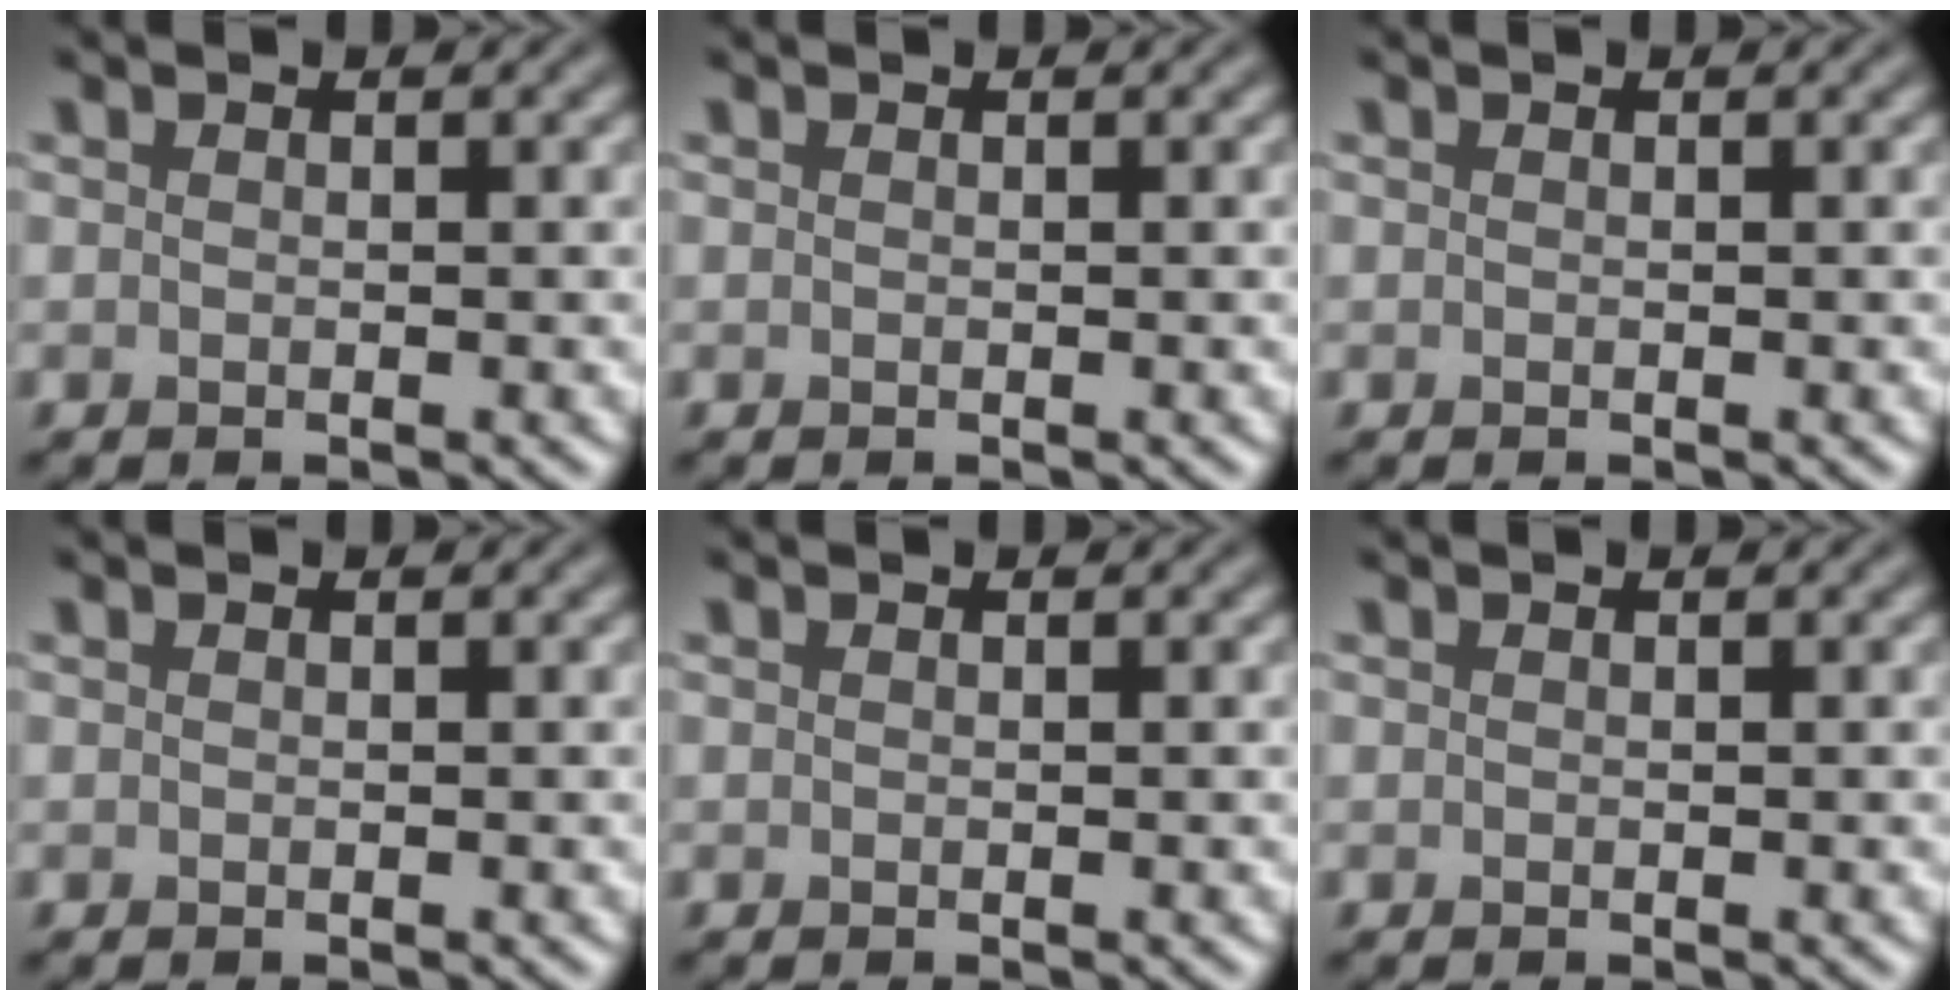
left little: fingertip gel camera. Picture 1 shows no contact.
{"total": 0.0}
{"total": 0.0}
{"total": 0.0}
{"total": 0.0}
{"total": 0.0}